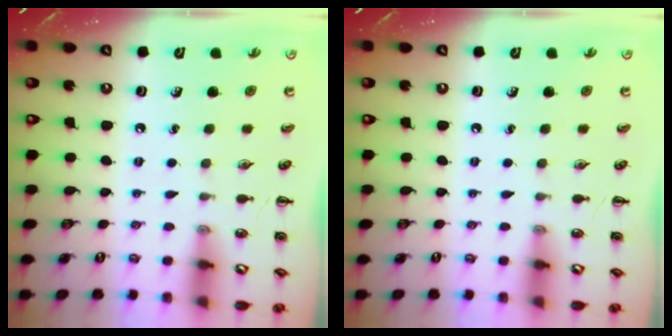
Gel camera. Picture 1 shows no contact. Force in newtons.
{"total": 0.0}